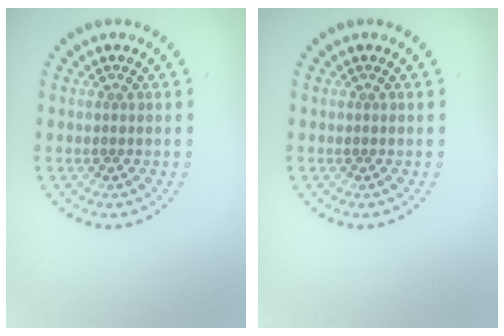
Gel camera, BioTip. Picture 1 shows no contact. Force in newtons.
{"total": 0.0}